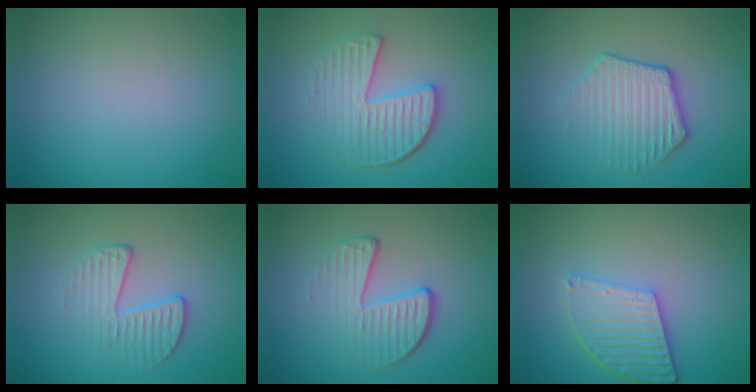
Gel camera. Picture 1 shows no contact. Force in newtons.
{"total": 4.2, "press": 3.6, "slide": 2.1}
{"total": 3.6, "press": 3.2, "slide": 1.7}
{"total": 2.4, "press": 1.7, "slide": 1.8}
{"total": 3.9, "press": 2.5, "slide": 3.0}
{"total": 5.0, "press": 3.8, "slide": 3.3}